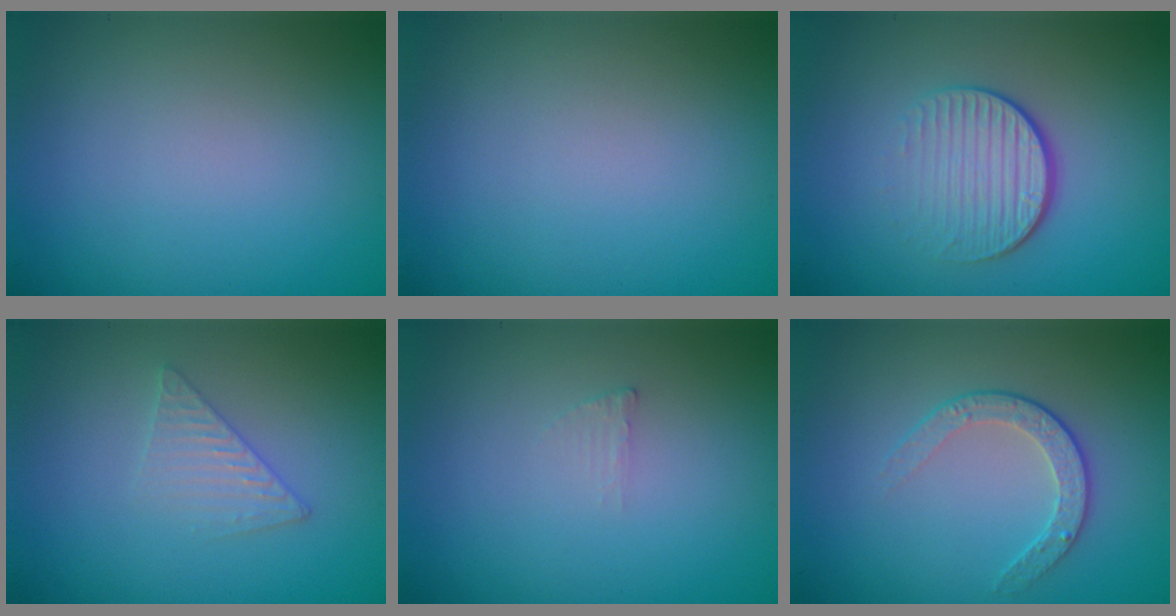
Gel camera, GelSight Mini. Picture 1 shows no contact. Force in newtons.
{"total": 0.0}
{"total": 4.2, "press": 2.6, "slide": 3.3}
{"total": 2.0, "press": 2.0, "slide": 0.2}
{"total": 0.6, "press": 0.6, "slide": 0.1}
{"total": 2.2, "press": 1.6, "slide": 1.5}